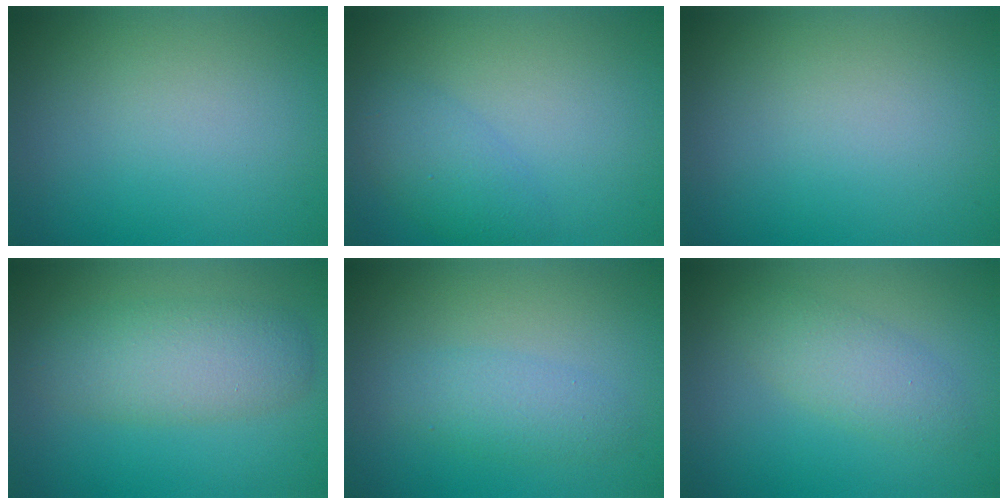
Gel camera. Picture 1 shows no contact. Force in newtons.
{"total": 2.5, "press": 2.5, "slide": 0.1}
{"total": 0.0}
{"total": 4.5, "press": 4.5, "slide": 0.4}
{"total": 2.3, "press": 2.3, "slide": 0.1}
{"total": 2.7, "press": 2.7, "slide": 0.1}